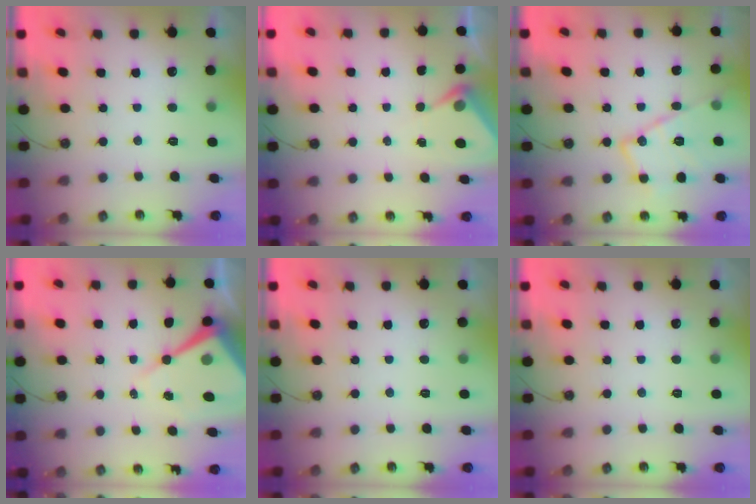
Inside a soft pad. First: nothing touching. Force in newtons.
{"total": 4.8, "press": 4.7, "slide": 0.5}
{"total": 15.3, "press": 15.3, "slide": 0.6}
{"total": 12.8, "press": 12.8, "slide": 1.2}
{"total": 0.0}
{"total": 0.0}